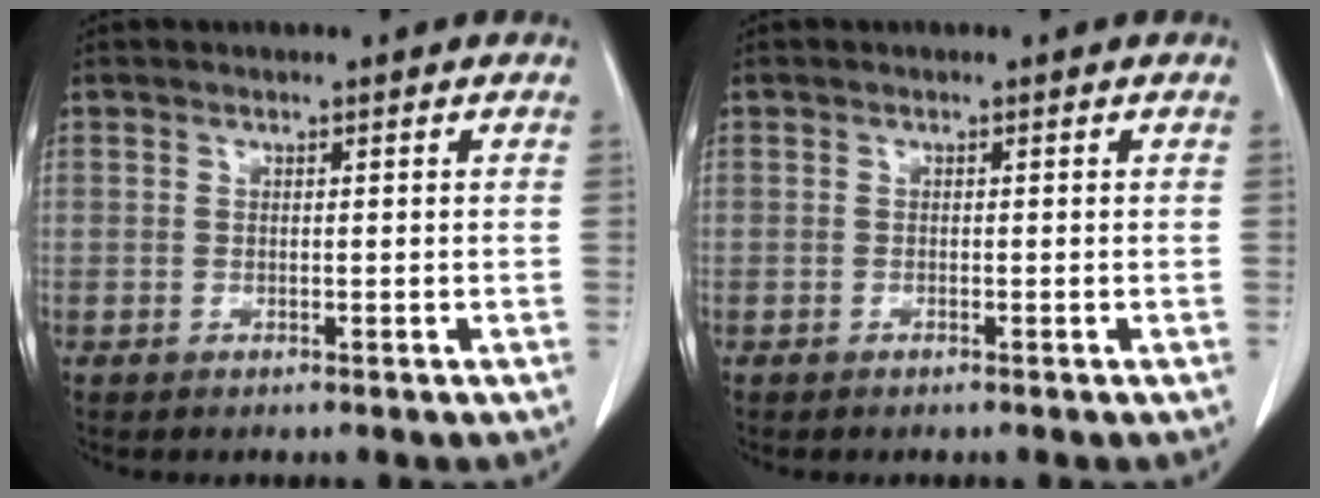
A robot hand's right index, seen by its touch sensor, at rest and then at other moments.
{"total": 0.0}